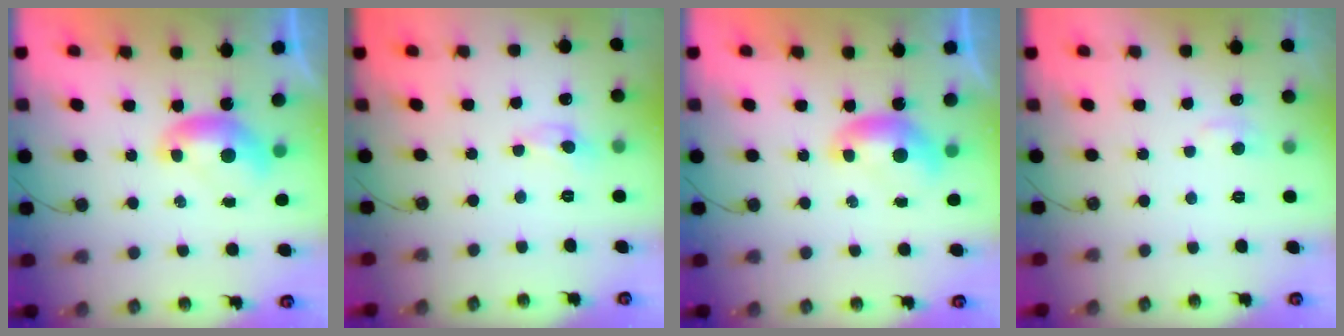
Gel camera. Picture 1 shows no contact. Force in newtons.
{"total": 0.0}
{"total": 0.0}
{"total": 1.7, "press": 1.5, "slide": 0.7}